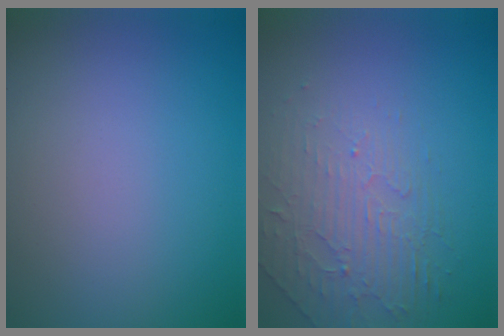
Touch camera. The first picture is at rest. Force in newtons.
{"total": 2.5, "press": 1.8, "slide": 1.6}